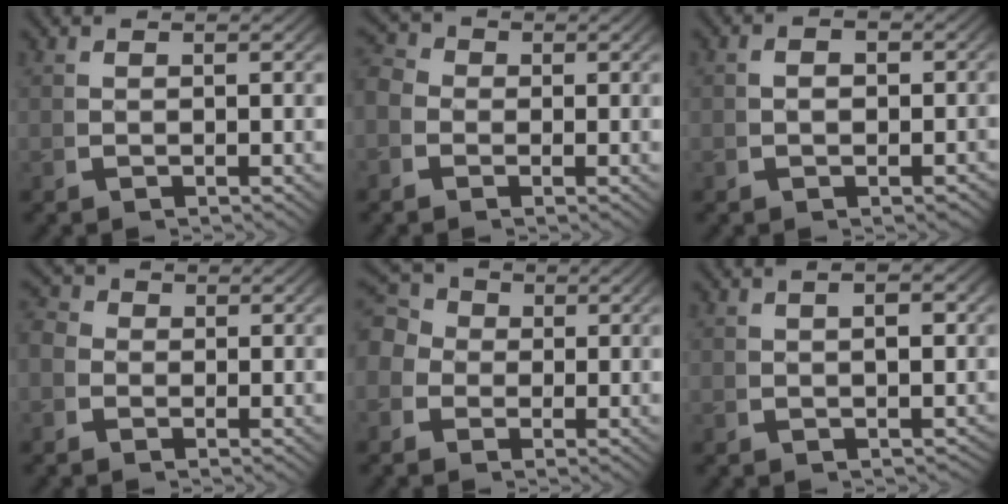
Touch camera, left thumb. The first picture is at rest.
{"total": 3.5, "force": [-0.1, 3.1, 1.7], "torque": [-0.030, -0.004, -0.014]}
{"total": 1.9, "force": [-0.4, 1.4, 1.1], "torque": [-0.013, -0.005, -0.008]}
{"total": 3.1, "force": [-0.2, 2.8, 1.3], "torque": [-0.025, -0.004, -0.015]}
{"total": 6.3, "force": [1.6, 5.2, 3.3], "torque": [-0.058, 0.007, 0.010]}
{"total": 1.7, "force": [-0.4, 1.0, 1.3], "torque": [-0.016, 0.001, -0.006]}